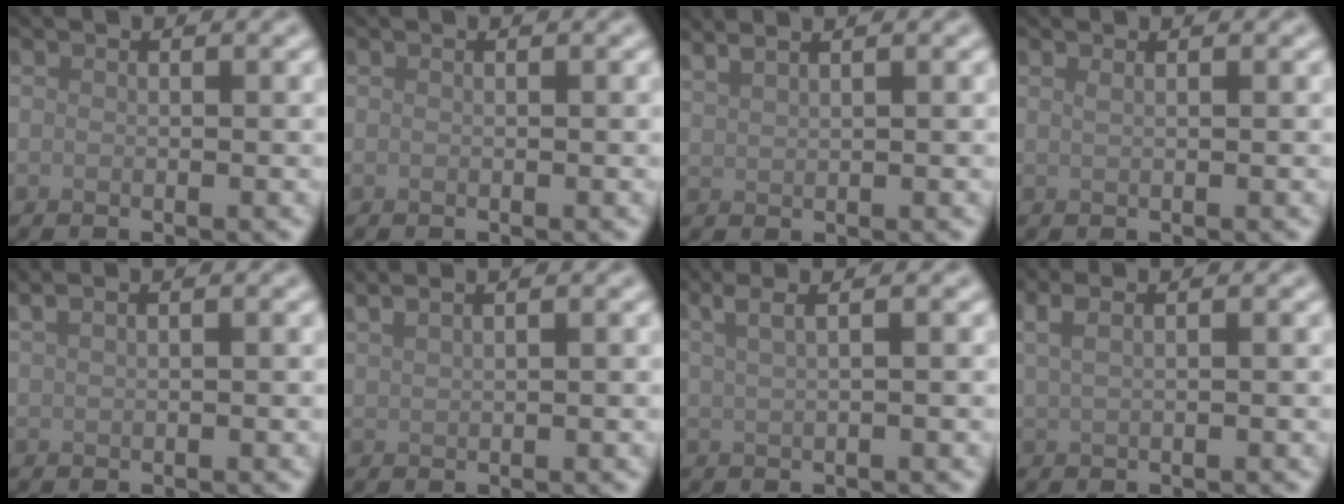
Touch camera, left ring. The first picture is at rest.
{"total": 0.0}
{"total": 3.1, "force": [2.5, 0.9, 1.6], "torque": [-0.013, 0.017, 0.022]}
{"total": 0.8, "force": [0.4, 0.4, 0.6], "torque": [-0.003, -0.001, 0.003]}
{"total": 2.6, "force": [1.9, 1.0, 1.4], "torque": [-0.017, 0.011, 0.011]}
{"total": 3.1, "force": [2.4, 1.0, 1.6], "torque": [-0.014, 0.017, 0.020]}
{"total": 4.3, "force": [2.6, 1.8, 2.9], "torque": [-0.032, 0.023, 0.015]}
{"total": 3.2, "force": [1.9, 1.5, 2.2], "torque": [-0.028, 0.011, 0.010]}